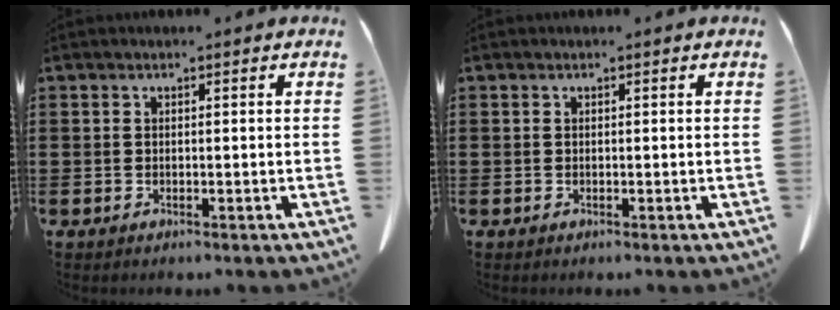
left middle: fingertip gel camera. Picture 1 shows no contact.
{"total": 0.0}